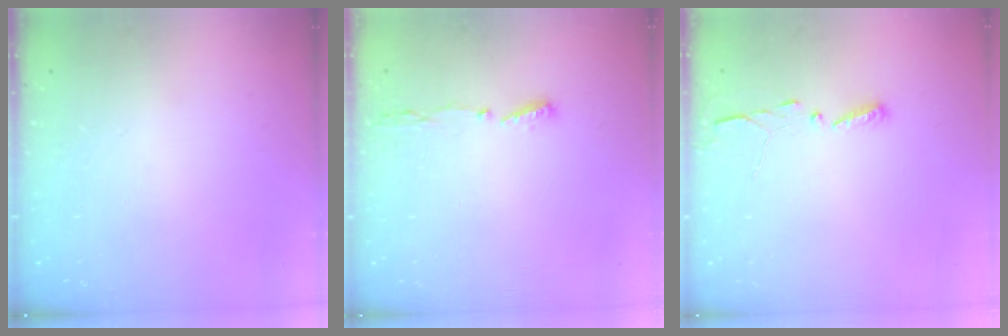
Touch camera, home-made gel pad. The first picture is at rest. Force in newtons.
{"total": 4.9, "press": 4.8, "slide": 1.2}
{"total": 2.9, "press": 2.9, "slide": 0.4}